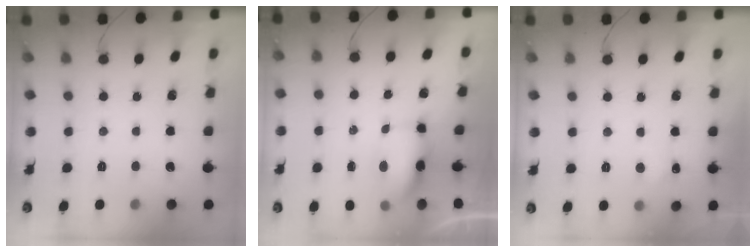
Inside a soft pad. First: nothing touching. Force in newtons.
{"total": 6.2, "press": 6.1, "slide": 1.2}
{"total": 4.4, "press": 4.2, "slide": 1.2}